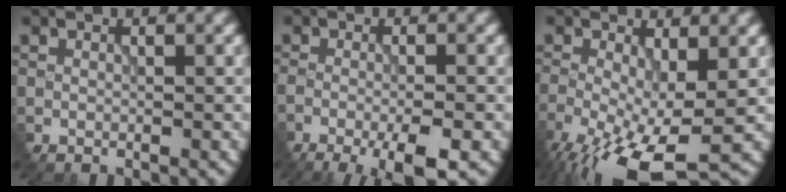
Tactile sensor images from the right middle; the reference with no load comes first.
{"total": 5.8, "force": [-3.6, 1.1, 4.3], "torque": [-0.064, -0.008, -0.059]}
{"total": 10.9, "force": [-5.2, 3.8, 8.7], "torque": [-0.174, -0.031, -0.090]}